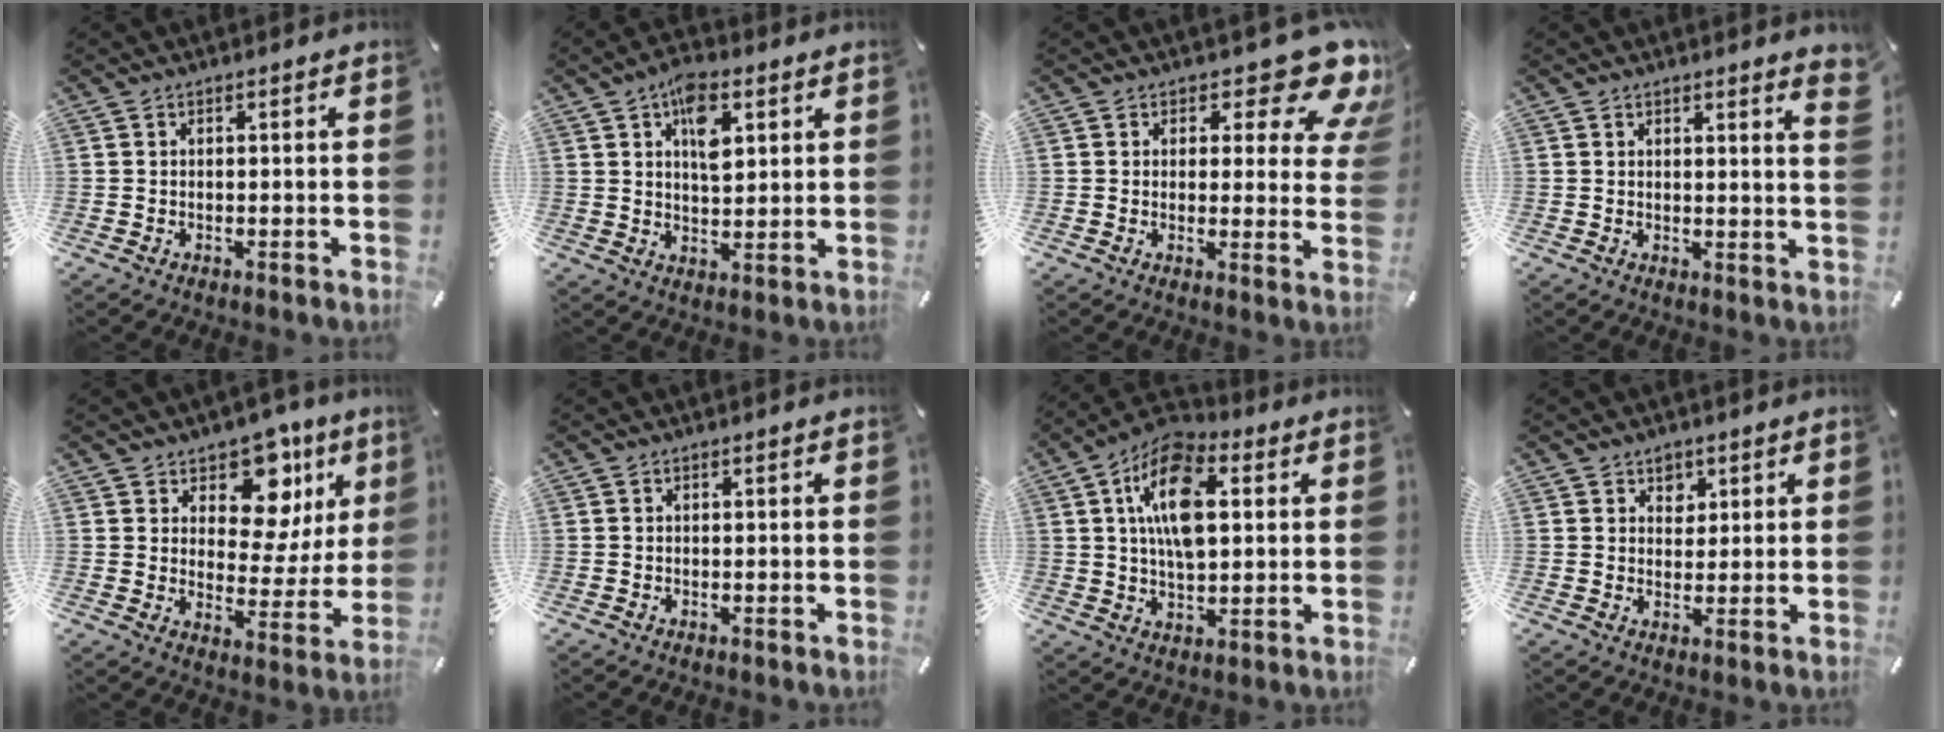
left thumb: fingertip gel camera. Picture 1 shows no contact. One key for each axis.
{"total": 9.3, "fx": 3.9, "fy": 5.1, "fz": 6.7, "tx": -0.100, "ty": -0.004, "tz": 0.064}
{"total": 12.0, "fx": 7.3, "fy": 5.4, "fz": 7.9, "tx": -0.088, "ty": -0.060, "tz": 0.121}
{"total": 2.7, "fx": 2.0, "fy": 0.1, "fz": 1.8, "tx": -0.025, "ty": -0.011, "tz": 0.032}
{"total": 12.9, "fx": 7.8, "fy": 8.1, "fz": 6.3, "tx": -0.082, "ty": -0.065, "tz": 0.137}
{"total": 0.0}
{"total": 14.9, "fx": 4.0, "fy": 8.4, "fz": 11.6, "tx": -0.224, "ty": 0.001, "tz": 0.067}
{"total": 3.5, "fx": 1.8, "fy": 3.0, "fz": 0.6, "tx": 0.011, "ty": -0.007, "tz": 0.025}